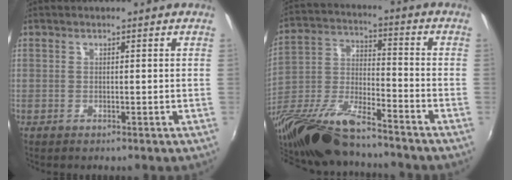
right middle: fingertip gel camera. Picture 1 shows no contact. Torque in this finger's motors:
{"motor_torque": [0.67, -1.47, 0.64, 0.21]}